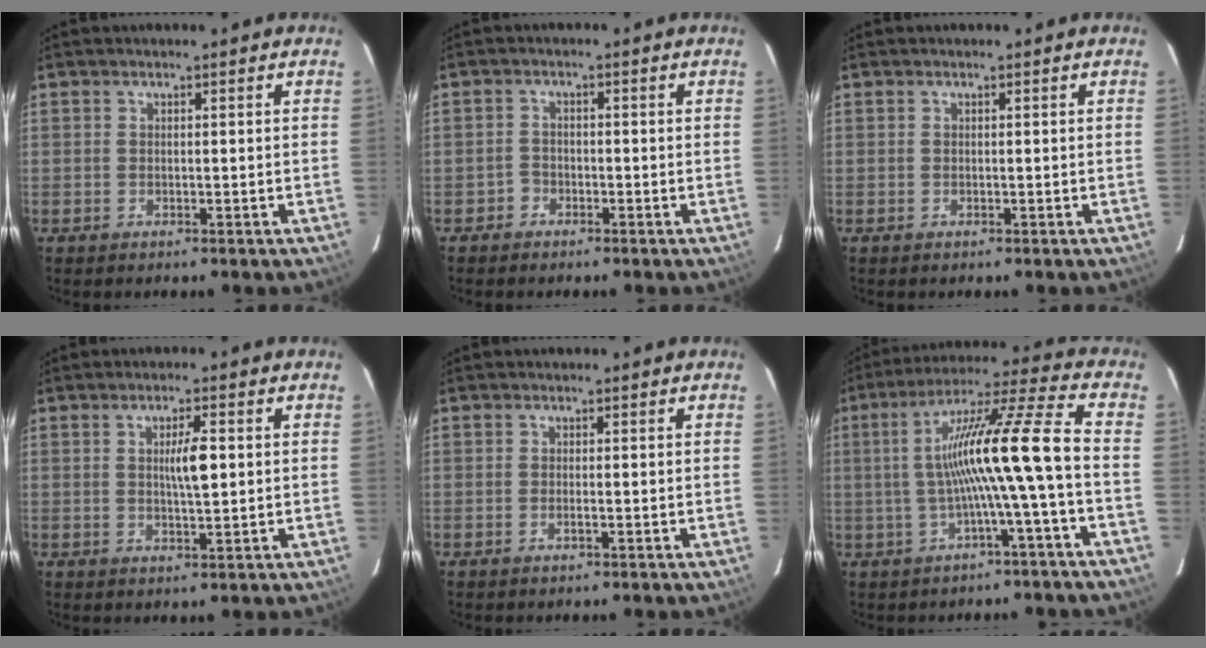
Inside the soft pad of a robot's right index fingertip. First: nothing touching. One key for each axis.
{"total": 1.6, "fx": -1.1, "fy": 1.2, "fz": 0.1, "tx": -0.002, "ty": 0.006, "tz": -0.025}
{"total": 0.0}
{"total": 4.1, "fx": 0.6, "fy": 0.5, "fz": 4.0, "tx": -0.067, "ty": 0.001, "tz": 0.009}
{"total": 0.7, "fx": -0.3, "fy": 0.0, "fz": 0.6, "tx": -0.014, "ty": 0.000, "tz": -0.004}
{"total": 13.0, "fx": -1.4, "fy": -1.6, "fz": 12.8, "tx": -0.220, "ty": 0.026, "tz": -0.026}